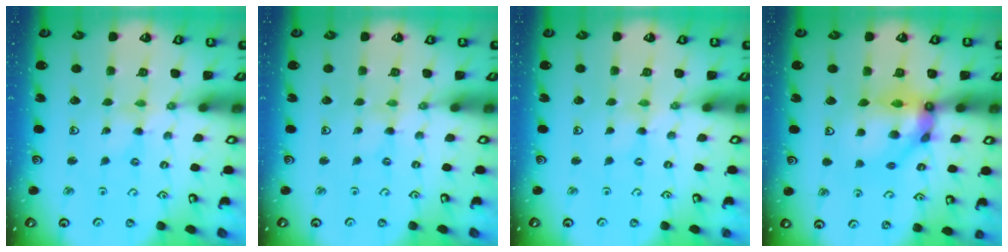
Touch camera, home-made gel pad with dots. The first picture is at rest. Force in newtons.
{"total": 0.0}
{"total": 0.0}
{"total": 13.5, "press": 13.3, "slide": 2.6}